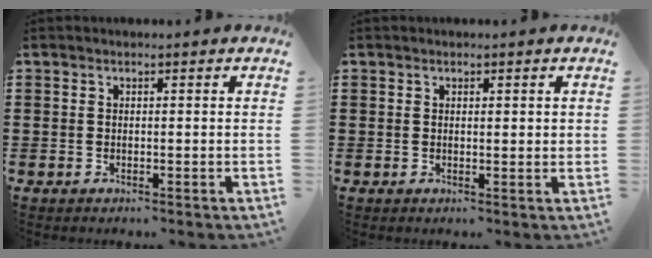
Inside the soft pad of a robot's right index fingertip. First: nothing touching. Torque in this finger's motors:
{"motor_torque": [-0.28, 0.28, -0.01, -0.01]}